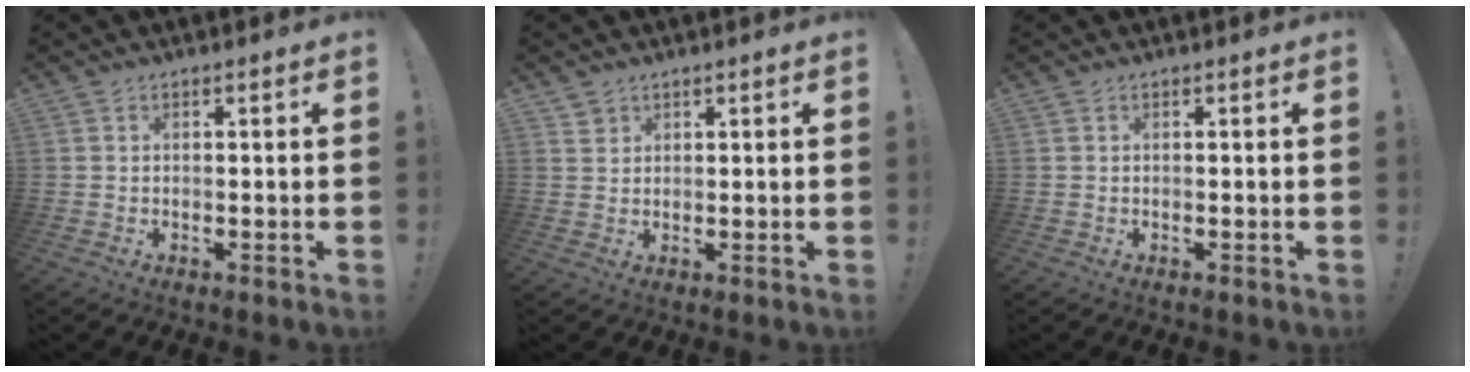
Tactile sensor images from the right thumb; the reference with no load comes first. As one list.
[{"total": 2.5, "force": [1.7, 1.8, 0.1], "torque": [0.007, -0.013, 0.031]}, {"total": 0.0}]